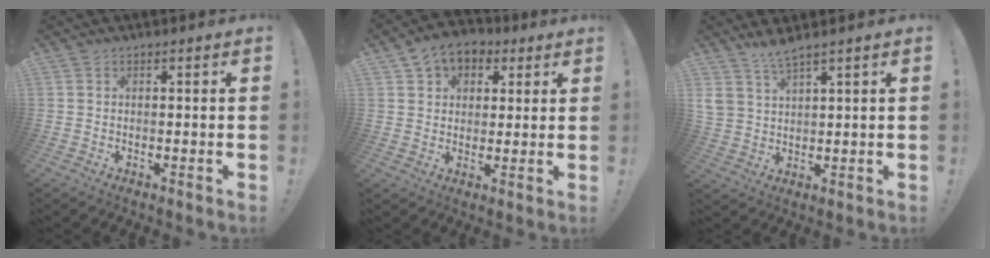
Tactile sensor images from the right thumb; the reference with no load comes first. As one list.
[{"total": 8.1, "force": [4.2, 6.4, 2.9], "torque": [-0.047, -0.015, 0.083]}, {"total": 5.4, "force": [4.6, 0.9, 2.7], "torque": [-0.053, -0.027, 0.088]}]